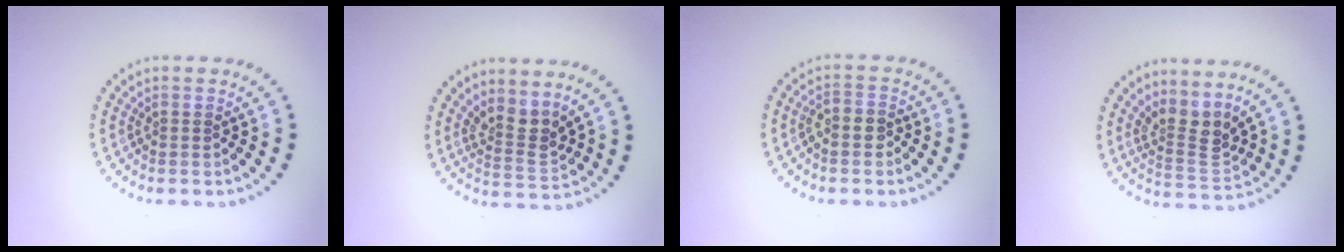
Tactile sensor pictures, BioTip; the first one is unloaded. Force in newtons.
{"total": 2.8, "press": 2.1, "slide": 1.9}
{"total": 1.9, "press": 1.8, "slide": 0.8}
{"total": 3.2, "press": 2.3, "slide": 2.2}